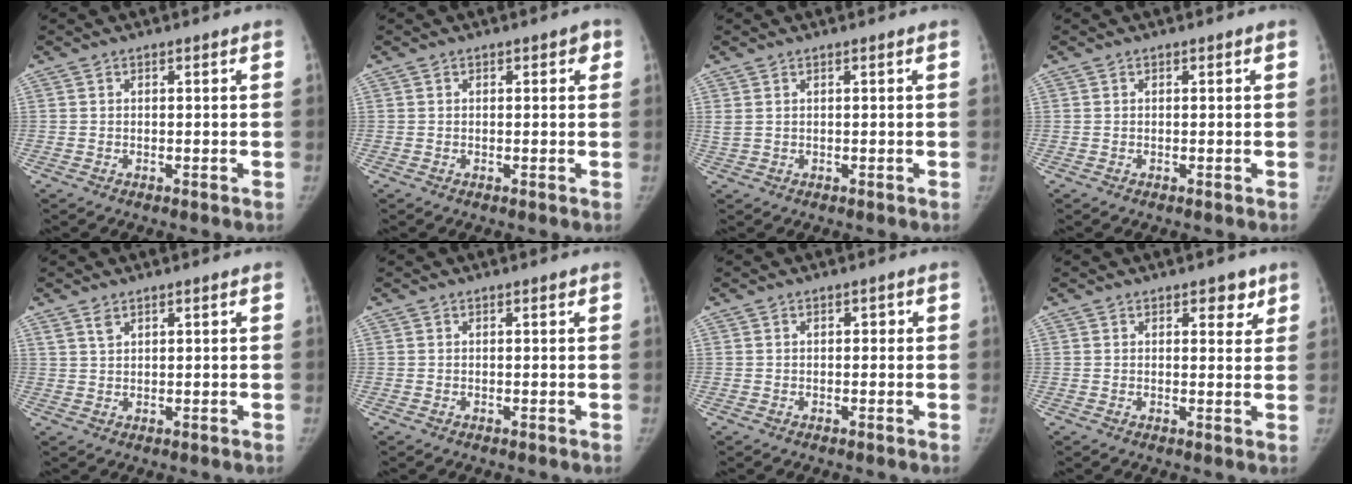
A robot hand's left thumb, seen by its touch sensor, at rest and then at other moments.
{"total": 1.6, "force": [0.6, 1.0, 1.1], "torque": [0.005, 0.002, 0.002]}
{"total": 1.2, "force": [0.5, 0.7, 0.9], "torque": [-0.028, 0.009, 0.020]}
{"total": 0.0}
{"total": 1.9, "force": [1.4, 0.9, 0.9], "torque": [-0.013, -0.004, 0.029]}
{"total": 0.0}
{"total": 0.9, "force": [0.1, 0.6, 0.7], "torque": [0.001, 0.004, -0.002]}
{"total": 3.6, "force": [2.2, 2.0, 2.0], "torque": [0.002, -0.010, 0.025]}